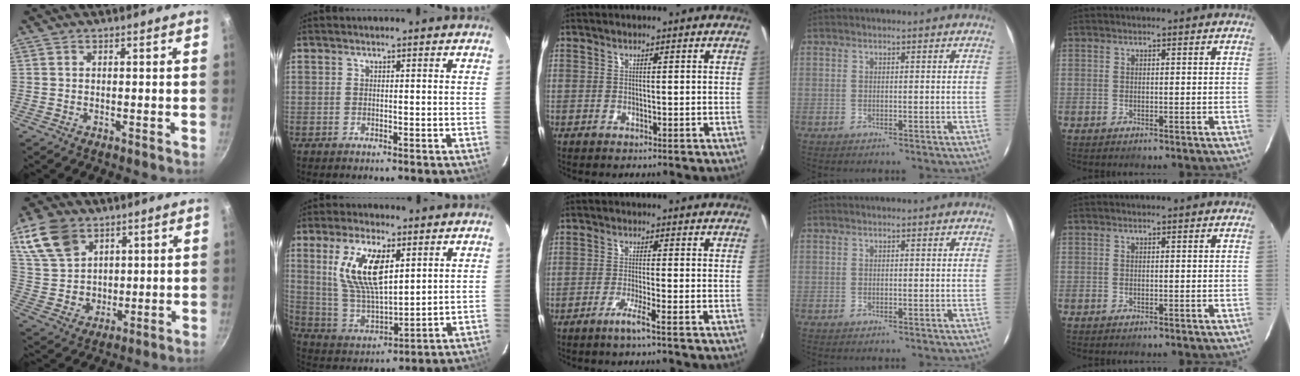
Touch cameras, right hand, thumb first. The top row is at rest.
{"thumb": {"total": 14.1, "force": [6.5, 10.5, 6.8], "torque": [-0.103, -0.020, 0.141]}, "index": {"total": 14.1, "force": [5.2, 5.8, 11.8], "torque": [-0.233, 0.005, 0.111]}, "middle": {"total": 3.1, "force": [-2.0, -0.8, 2.2], "torque": [-0.052, -0.006, -0.041]}}